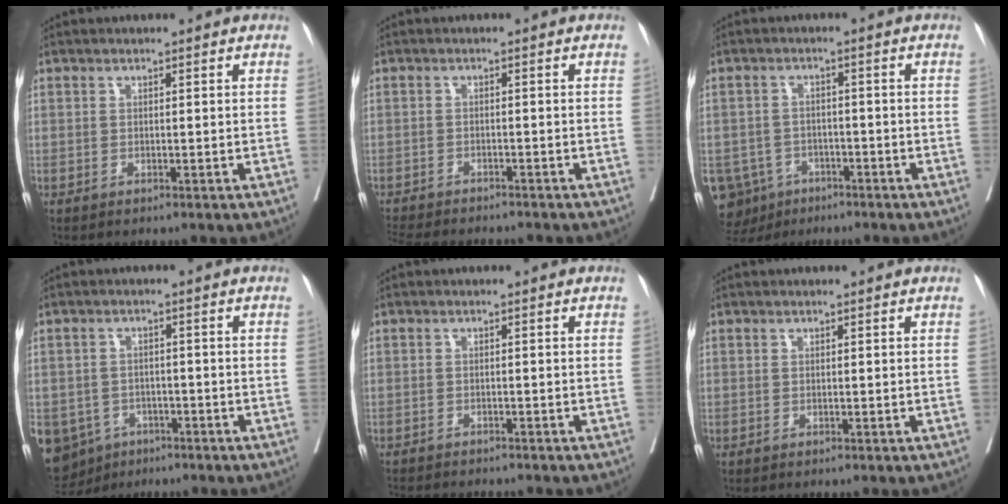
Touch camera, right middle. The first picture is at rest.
{"total": 11.7, "force": [-10.5, 2.3, 4.5], "torque": [-0.087, -0.013, -0.143]}
{"total": 9.6, "force": [-5.1, 7.8, 2.3], "torque": [-0.068, 0.001, -0.073]}
{"total": 10.7, "force": [-5.8, 8.6, 2.8], "torque": [-0.088, -0.001, -0.078]}
{"total": 8.1, "force": [-7.4, 1.3, 3.0], "torque": [-0.045, -0.009, -0.100]}
{"total": 0.0}